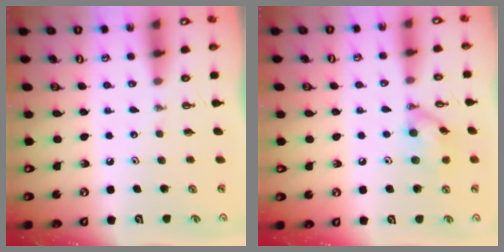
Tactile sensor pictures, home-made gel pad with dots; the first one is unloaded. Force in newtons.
{"total": 10.3, "press": 10.2, "slide": 1.1}